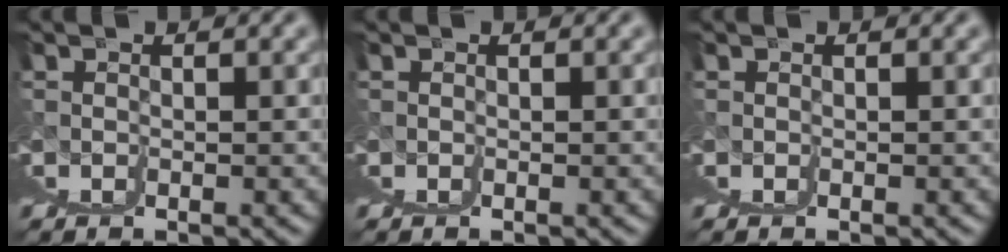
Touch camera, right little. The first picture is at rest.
{"total": 0.0}
{"total": 0.0}